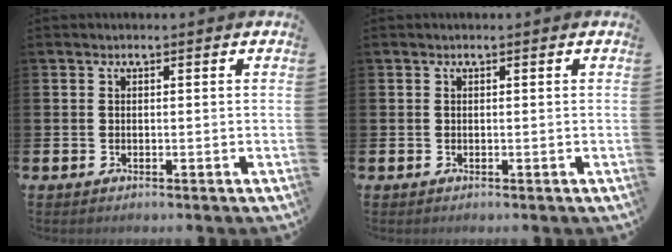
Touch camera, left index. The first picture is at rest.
{"total": 0.0}